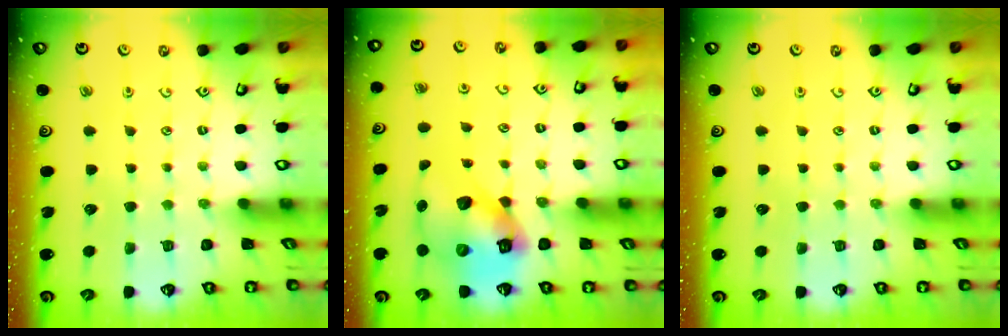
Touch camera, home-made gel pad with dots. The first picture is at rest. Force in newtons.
{"total": 14.0, "press": 13.8, "slide": 2.3}
{"total": 0.0}